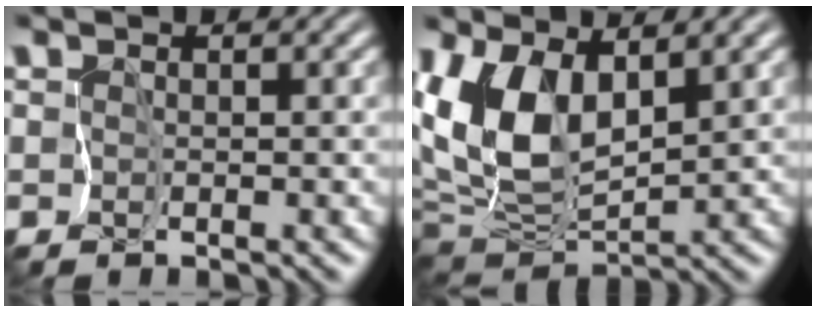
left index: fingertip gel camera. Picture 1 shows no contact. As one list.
[{"total": 8.1, "force": [2.4, 4.1, 6.6], "torque": [-0.149, -0.002, 0.041]}]